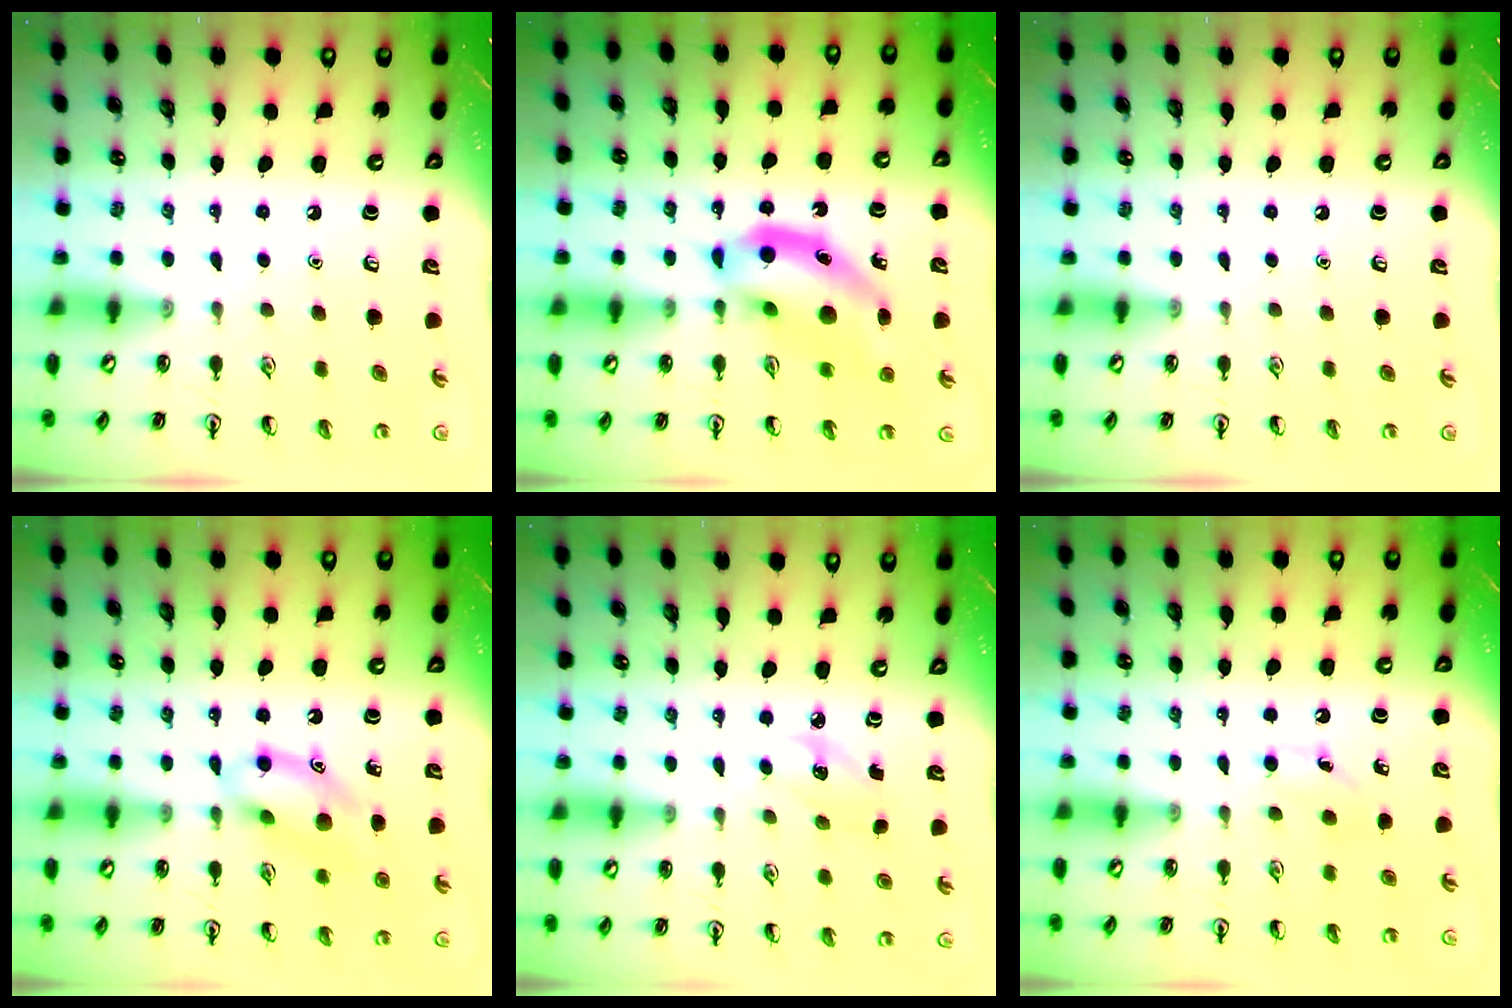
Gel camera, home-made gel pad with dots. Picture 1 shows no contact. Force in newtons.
{"total": 13.2, "press": 12.6, "slide": 3.9}
{"total": 0.0}
{"total": 12.8, "press": 12.8, "slide": 1.1}
{"total": 2.7, "press": 2.6, "slide": 0.7}
{"total": 5.1, "press": 4.9, "slide": 1.3}